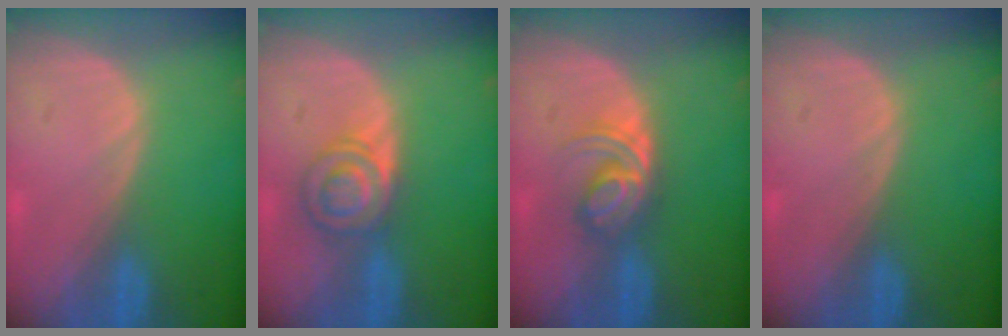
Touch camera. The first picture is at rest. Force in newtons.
{"total": 5.2, "press": 5.2, "slide": 0.4}
{"total": 6.0, "press": 5.0, "slide": 3.2}
{"total": 0.0}